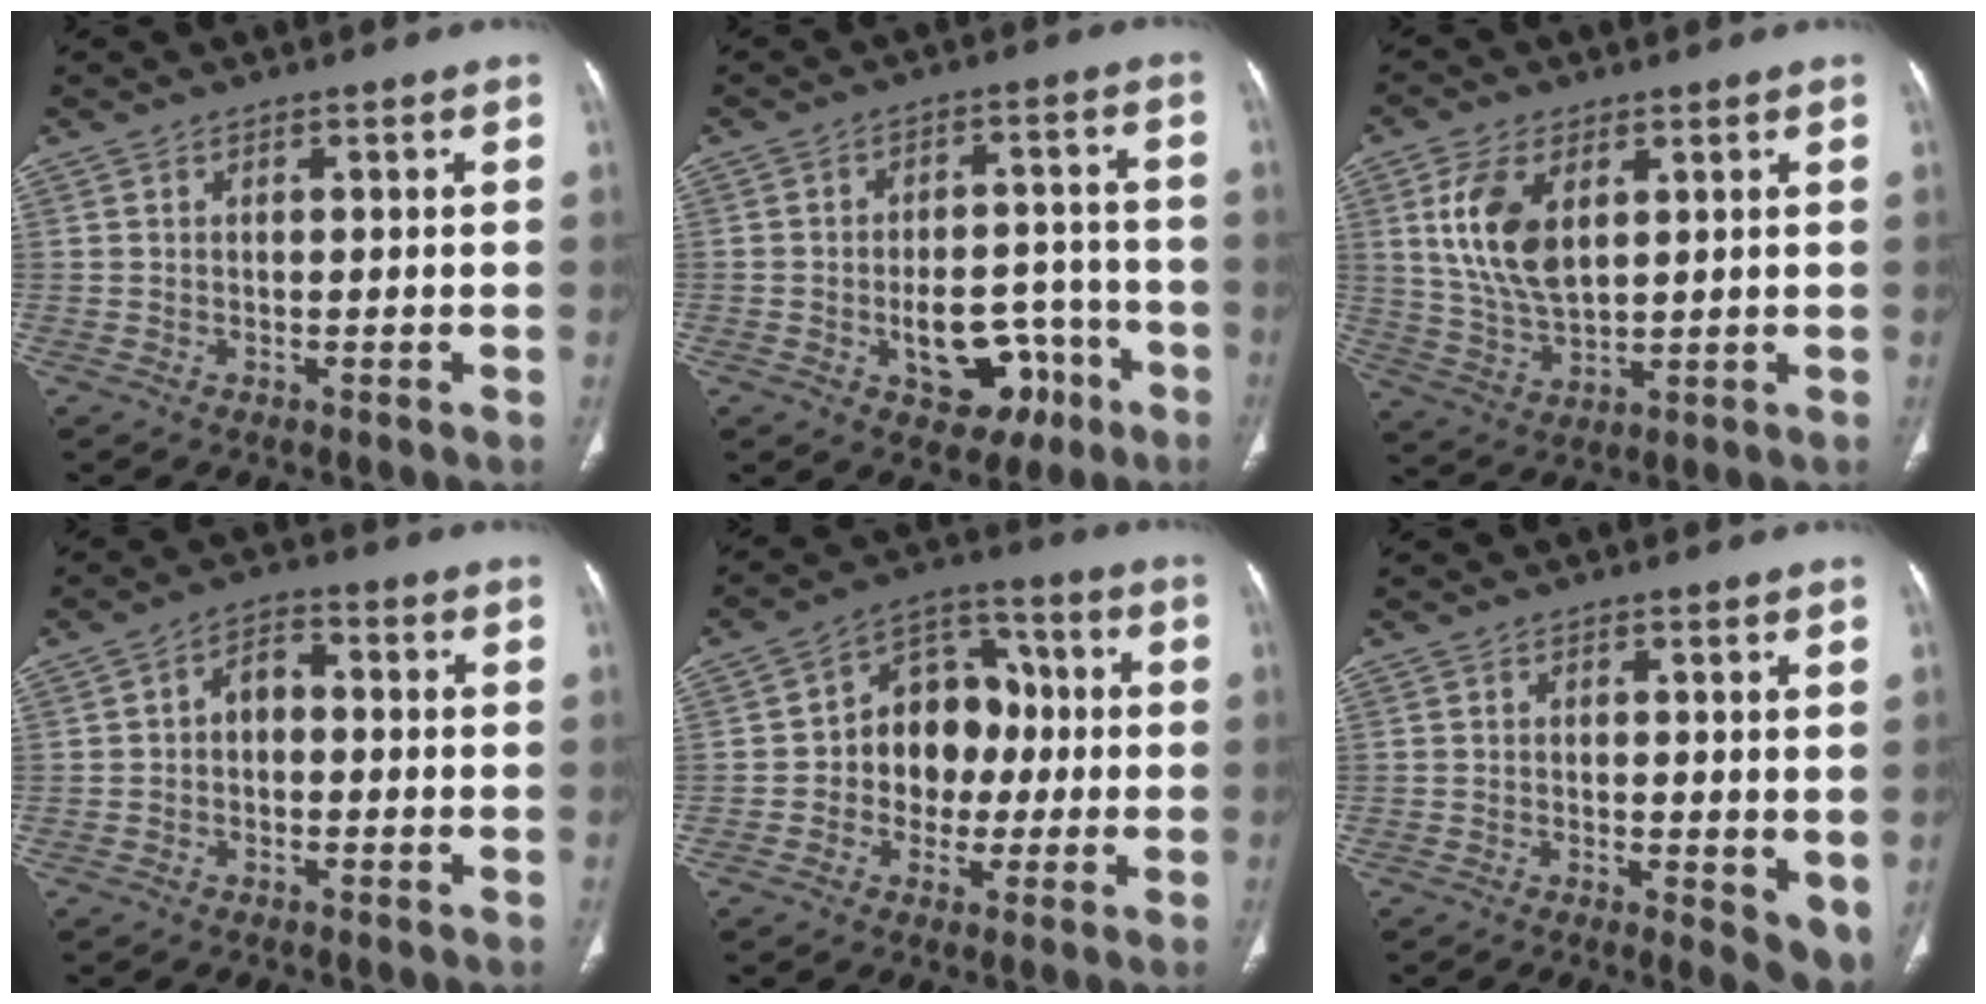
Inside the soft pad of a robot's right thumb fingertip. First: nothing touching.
{"total": 12.0, "force": [-5.0, 7.9, 7.6], "torque": [-0.068, 0.049, -0.056]}
{"total": 11.5, "force": [3.6, 6.3, 8.9], "torque": [-0.172, -0.014, 0.076]}
{"total": 4.4, "force": [-0.3, 3.1, 3.1], "torque": [-0.036, 0.018, -0.016]}
{"total": 12.2, "force": [-0.6, 9.6, 7.5], "torque": [-0.069, 0.037, -0.017]}
{"total": 5.5, "force": [0.0, 2.1, 5.1], "torque": [-0.059, -0.015, 0.001]}